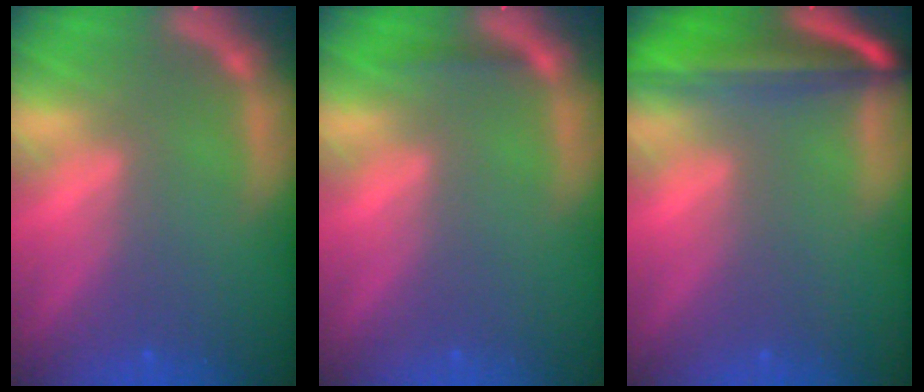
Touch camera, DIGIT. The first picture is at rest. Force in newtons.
{"total": 0.9}
{"total": 9.5}